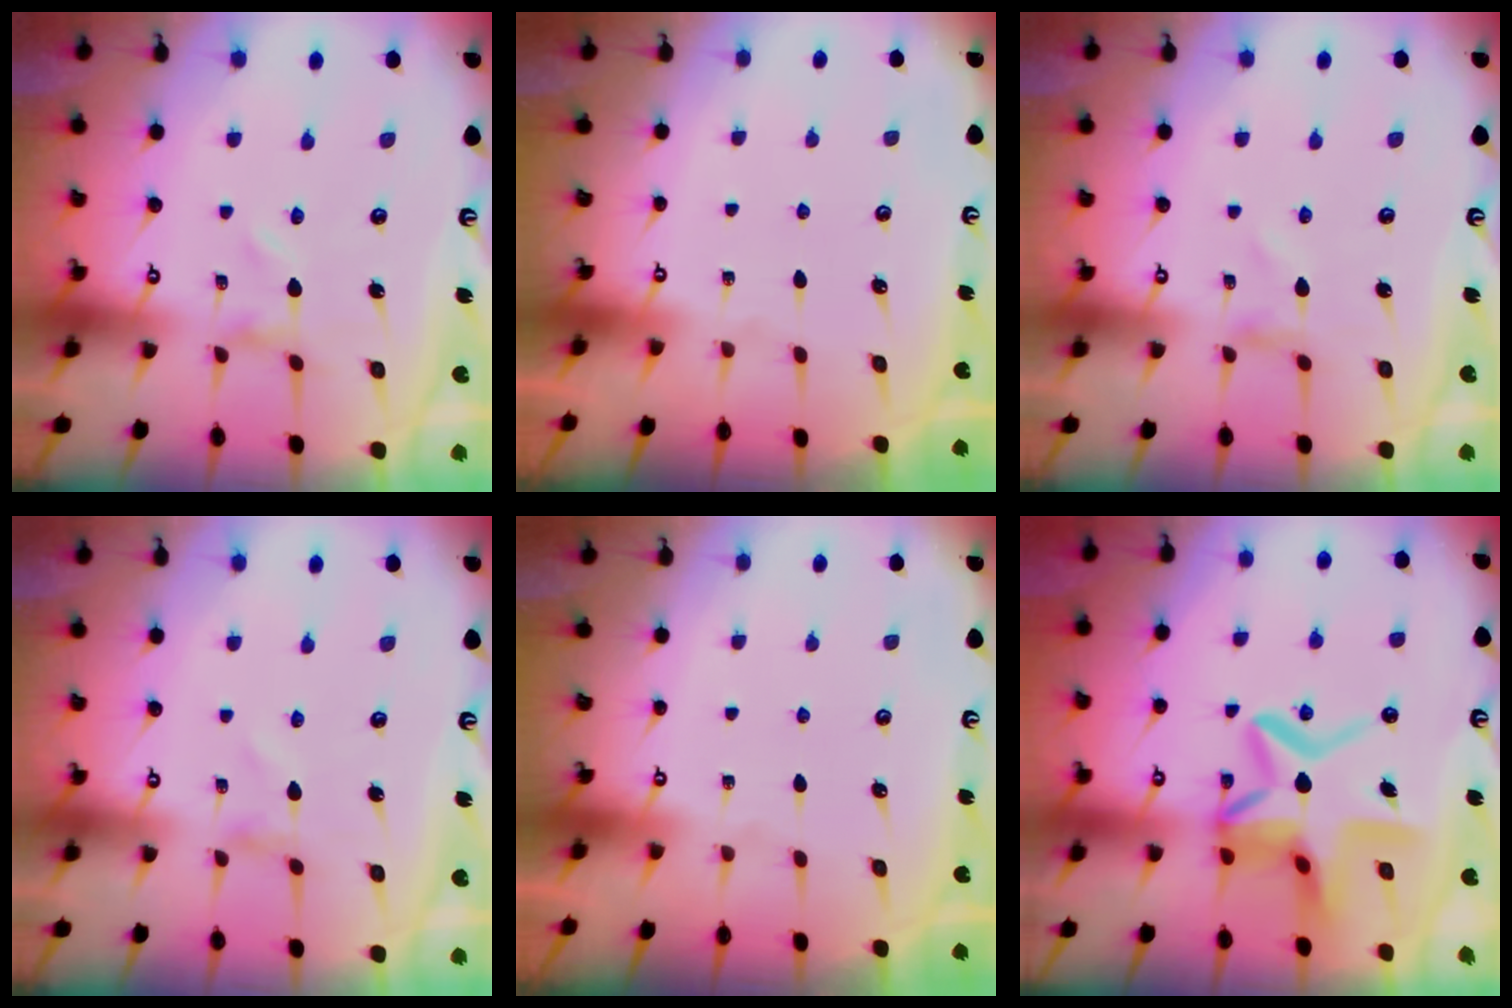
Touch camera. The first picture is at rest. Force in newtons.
{"total": 0.0}
{"total": 0.0}
{"total": 0.0}
{"total": 0.0}
{"total": 15.2, "press": 15.2, "slide": 1.4}